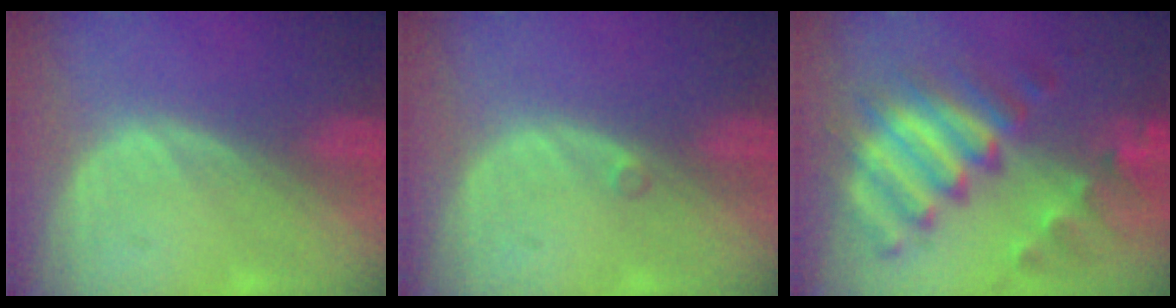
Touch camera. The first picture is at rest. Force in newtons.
{"total": 0.5, "press": 0.5, "slide": 0.2}
{"total": 11.6, "press": 10.0, "slide": 6.0}